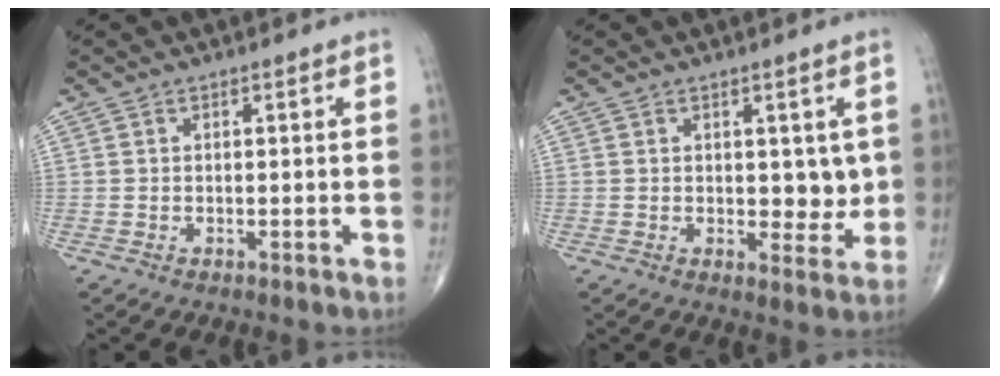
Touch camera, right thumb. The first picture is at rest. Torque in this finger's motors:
{"motor_torque": [-0.28, -0.25, -0.11, -0.06, 0.08]}